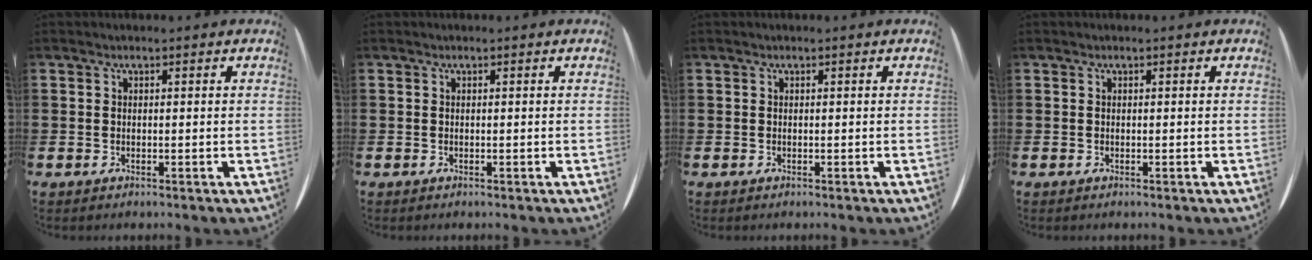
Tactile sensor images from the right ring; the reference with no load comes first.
{"total": 0.0}
{"total": 0.0}
{"total": 0.0}